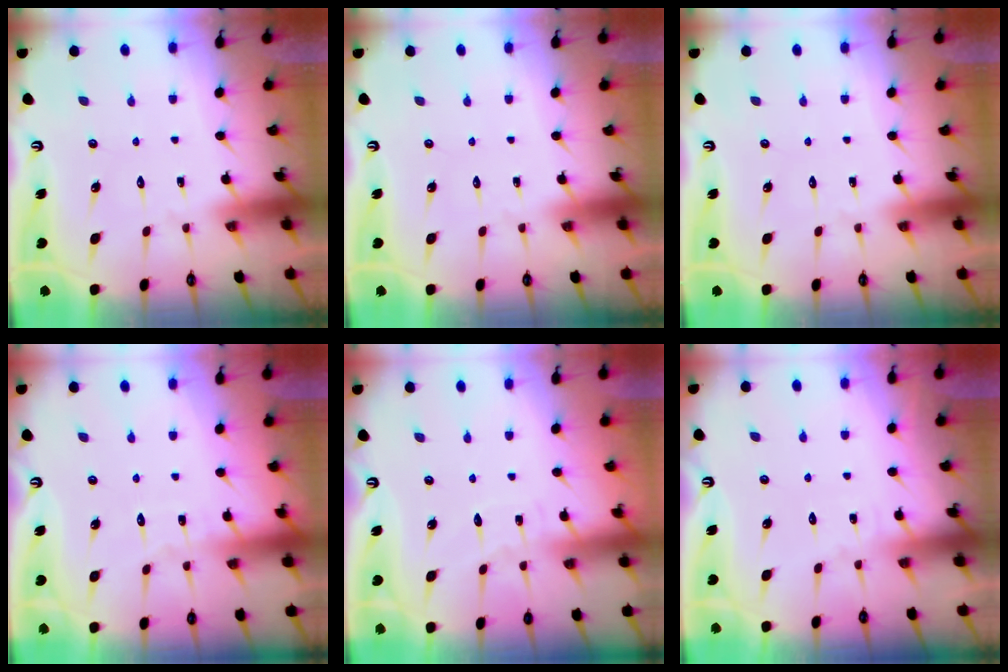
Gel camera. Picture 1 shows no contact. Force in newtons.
{"total": 0.0}
{"total": 0.0}
{"total": 3.4, "press": 3.4, "slide": 0.3}
{"total": 3.7, "press": 3.7, "slide": 0.4}
{"total": 2.7, "press": 2.7, "slide": 0.3}